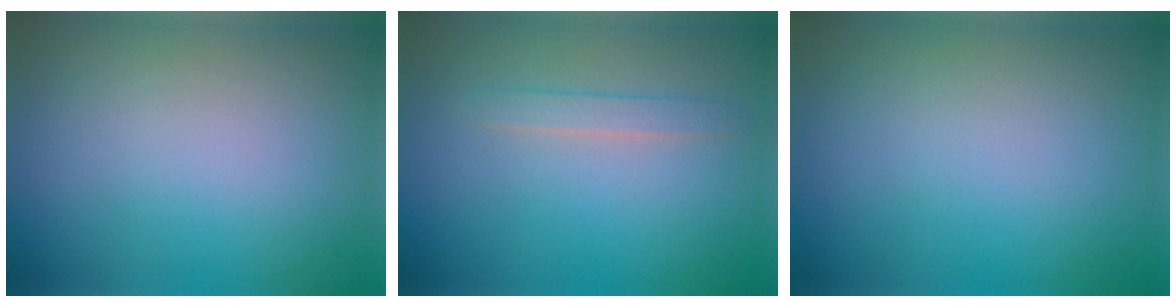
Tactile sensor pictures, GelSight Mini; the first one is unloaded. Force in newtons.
{"total": 1.3, "press": 1.3, "slide": 0.1}
{"total": 0.0}